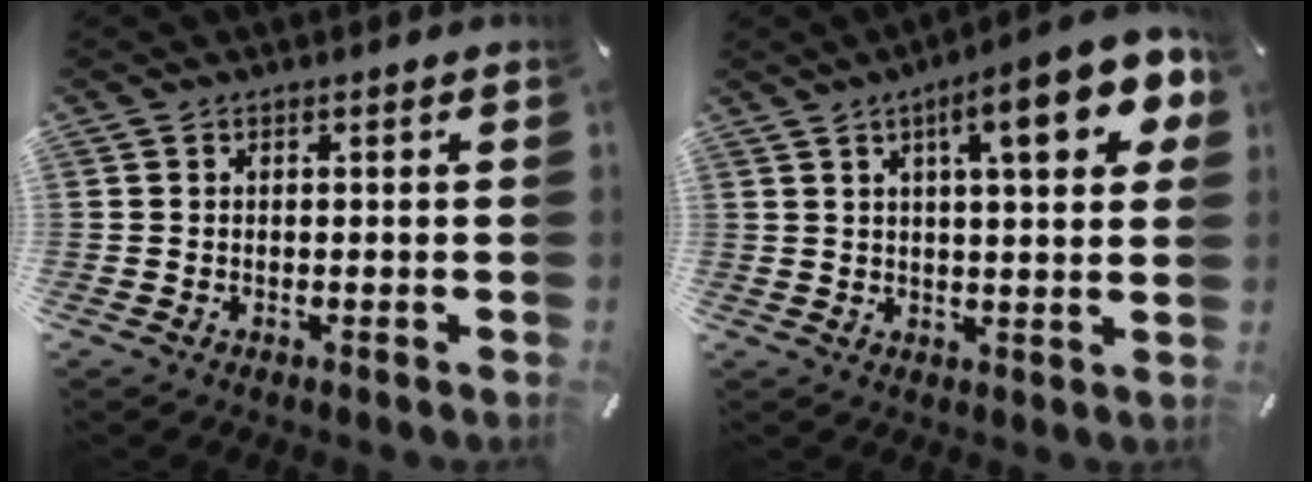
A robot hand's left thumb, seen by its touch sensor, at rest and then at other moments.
{"total": 14.9, "force": [6.5, 3.8, 12.9], "torque": [-0.186, -0.020, 0.094]}